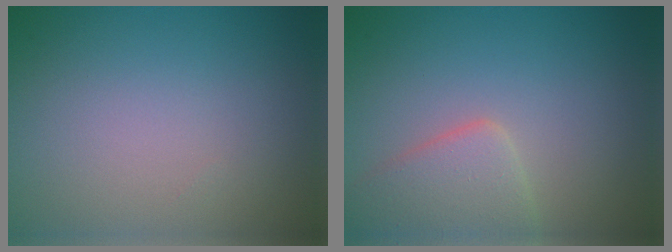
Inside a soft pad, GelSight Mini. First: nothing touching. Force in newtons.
{"total": 3.5, "press": 3.5, "slide": 0.2}